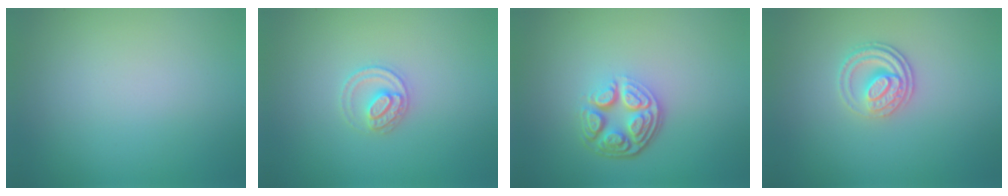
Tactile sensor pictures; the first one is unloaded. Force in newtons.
{"total": 2.2, "press": 2.2, "slide": 0.2}
{"total": 4.8, "press": 3.5, "slide": 3.3}
{"total": 2.8, "press": 2.5, "slide": 1.3}